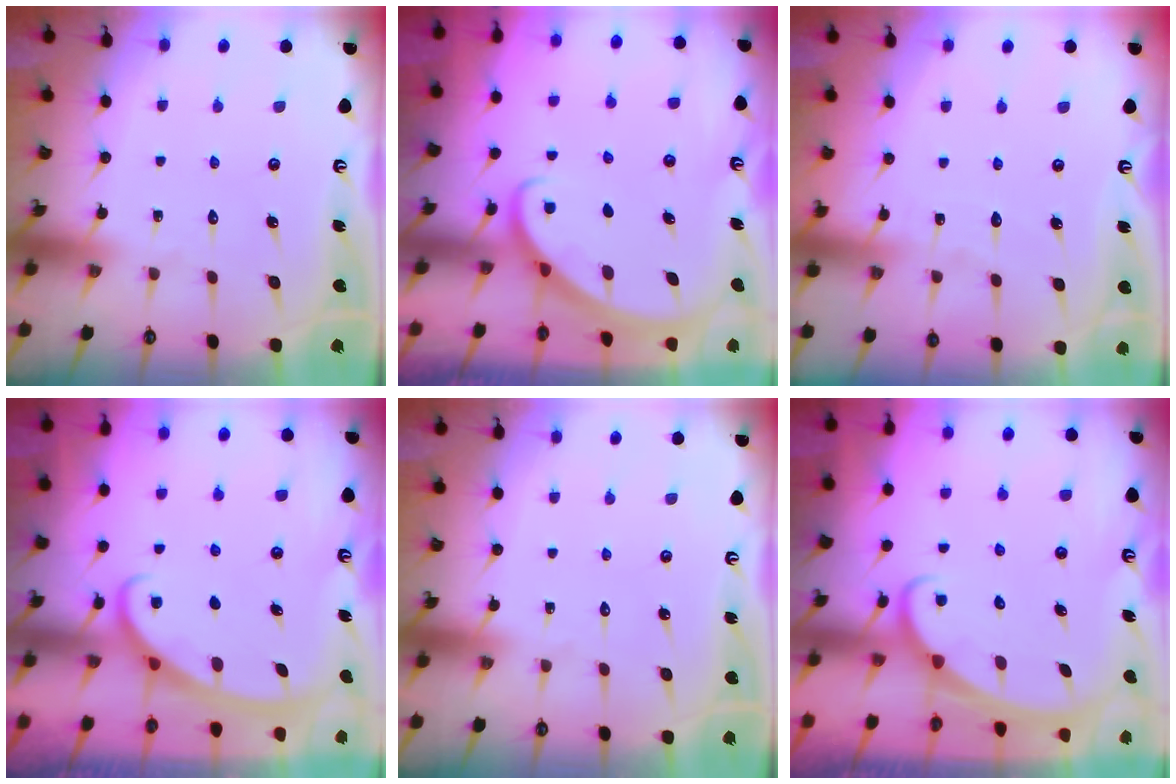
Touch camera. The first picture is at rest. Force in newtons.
{"total": 2.7, "press": 2.7, "slide": 0.2}
{"total": 3.0, "press": 3.0, "slide": 0.3}
{"total": 2.8, "press": 2.8, "slide": 0.4}
{"total": 0.0}
{"total": 2.3, "press": 2.3, "slide": 0.3}